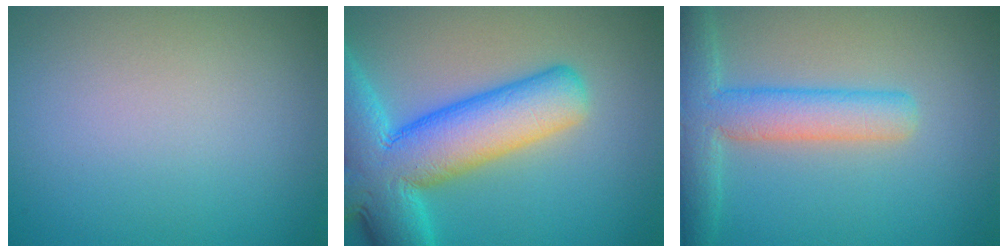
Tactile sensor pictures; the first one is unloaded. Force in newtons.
{"total": 12.4, "press": 12.4, "slide": 0.5}
{"total": 5.6, "press": 5.5, "slide": 0.4}